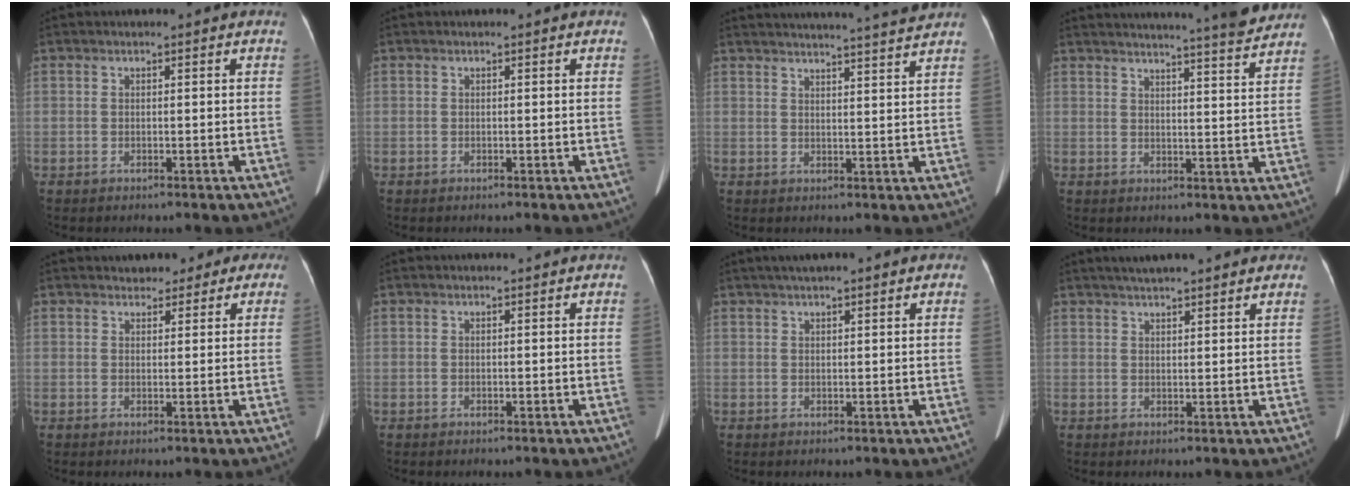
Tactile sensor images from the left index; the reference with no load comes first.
{"total": 0.0}
{"total": 13.7, "force": [12.9, -1.3, 4.4], "torque": [-0.069, -0.023, 0.159]}
{"total": 15.2, "force": [14.1, -0.6, 5.5], "torque": [-0.087, -0.034, 0.168]}
{"total": 6.4, "force": [4.8, 3.6, 2.4], "torque": [-0.014, 0.020, 0.050]}
{"total": 0.0}
{"total": 5.6, "force": [4.0, 1.1, 3.7], "torque": [-0.051, 0.033, 0.058]}
{"total": 10.1, "force": [8.4, 1.7, 5.2], "torque": [-0.066, 0.033, 0.107]}